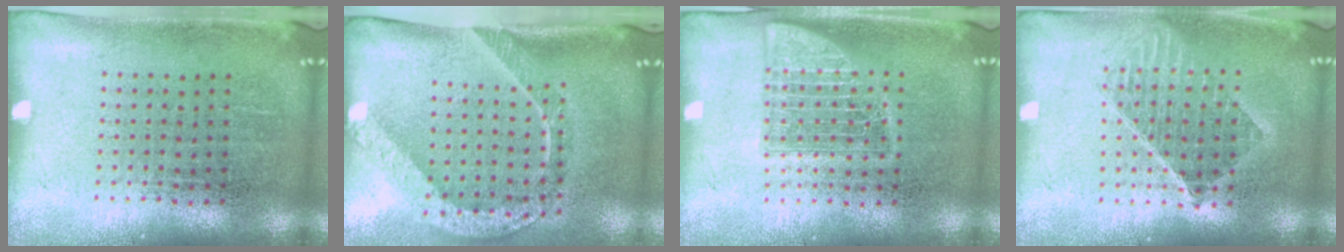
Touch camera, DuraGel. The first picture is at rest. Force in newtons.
{"total": 2.1, "press": 1.5, "slide": 1.5}
{"total": 2.5, "press": 2.5, "slide": 0.4}
{"total": 1.4, "press": 1.2, "slide": 0.7}